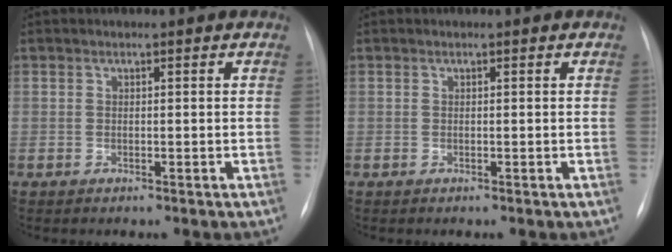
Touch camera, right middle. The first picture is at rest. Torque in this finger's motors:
{"motor_torque": [0.25, -0.35, -0.02, -0.01]}